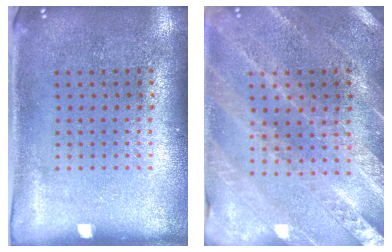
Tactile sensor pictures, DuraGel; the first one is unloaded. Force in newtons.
{"total": 1.3, "press": 1.3, "slide": 0.2}